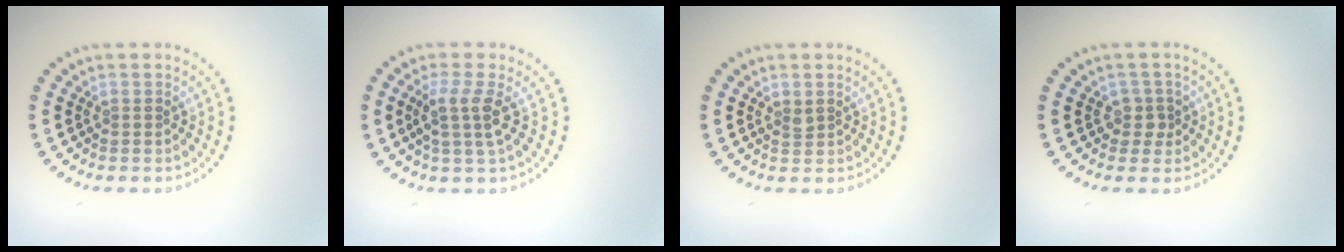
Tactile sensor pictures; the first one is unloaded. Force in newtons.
{"total": 2.7, "press": 2.1, "slide": 1.7}
{"total": 0.7, "press": 0.6, "slide": 0.5}
{"total": 1.6, "press": 1.3, "slide": 1.0}